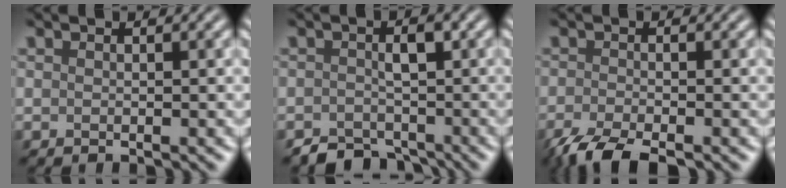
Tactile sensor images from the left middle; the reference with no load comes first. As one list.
[{"total": 2.8, "force": [-2.5, 0.9, 1.0], "torque": [-0.006, 0.007, -0.038]}, {"total": 3.8, "force": [-3.2, 0.3, 1.9], "torque": [-0.040, -0.005, -0.060]}]